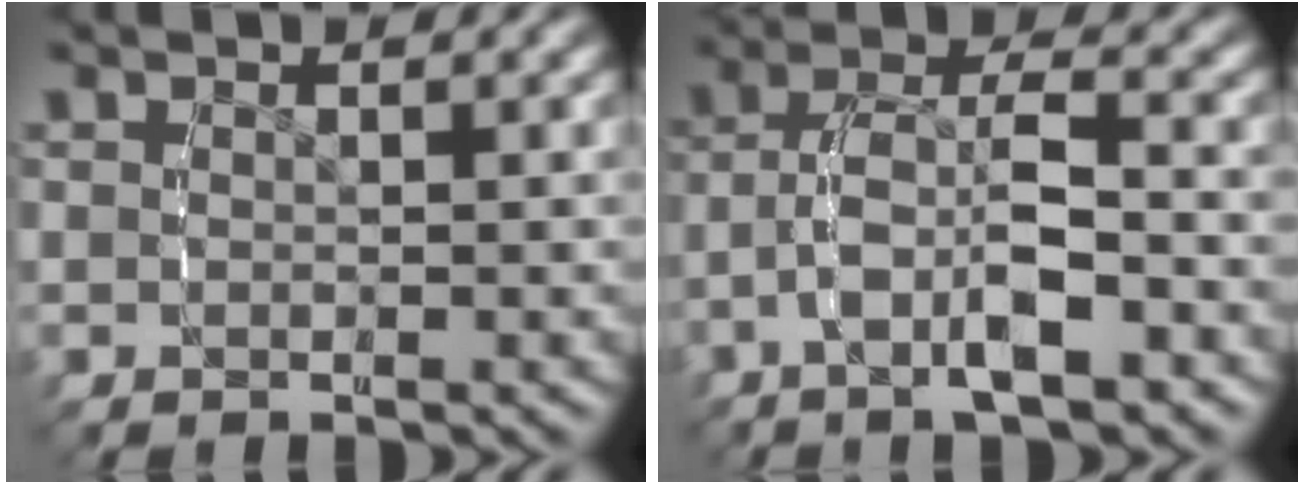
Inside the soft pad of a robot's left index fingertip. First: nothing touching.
{"total": 5.0, "force": [-1.7, 2.5, 4.0], "torque": [-0.079, 0.002, -0.034]}